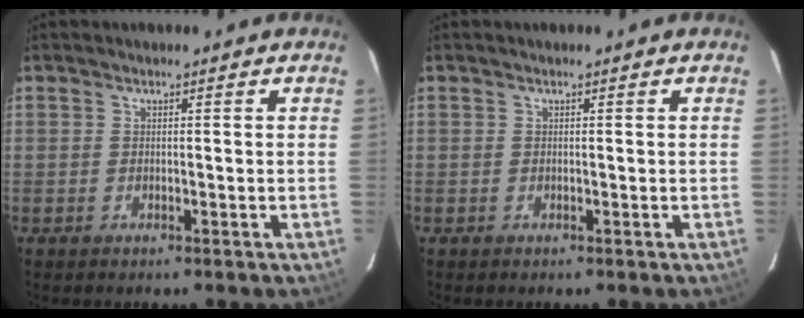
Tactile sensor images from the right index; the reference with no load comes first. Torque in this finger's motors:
{"motor_torque": [0.00, 0.00, 0.00, 0.00]}